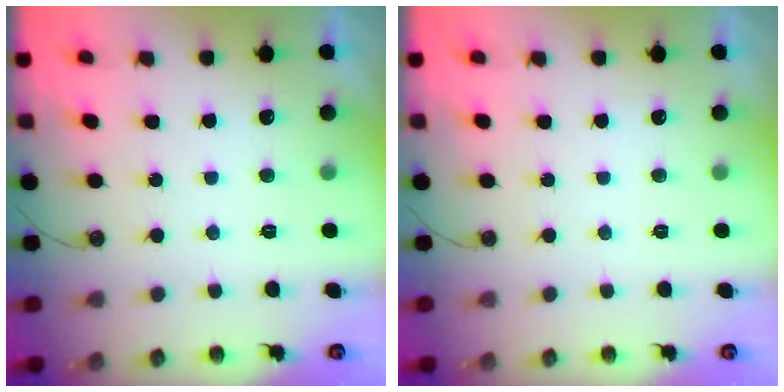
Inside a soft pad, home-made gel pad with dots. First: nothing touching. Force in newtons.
{"total": 0.0}